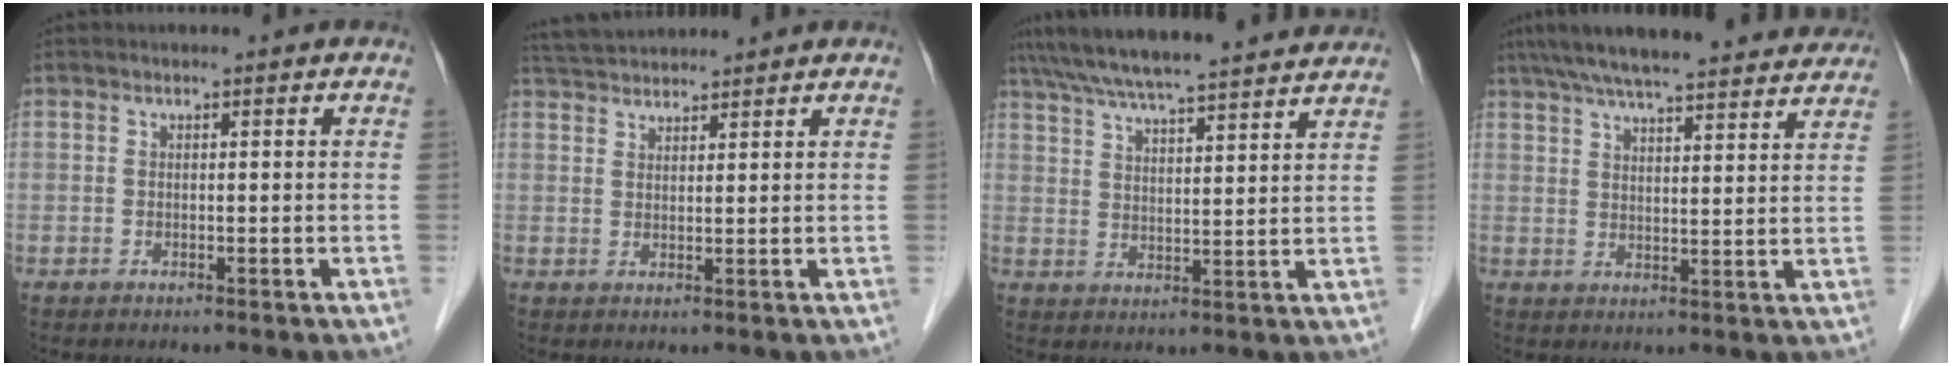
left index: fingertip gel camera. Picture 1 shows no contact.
{"total": 6.0, "force": [5.8, 0.7, 1.5], "torque": [-0.033, 0.039, 0.105]}
{"total": 20.5, "force": [18.5, 1.4, 8.8], "torque": [-0.156, 0.038, 0.265]}
{"total": 23.4, "force": [20.6, 3.5, 10.5], "torque": [-0.172, 0.035, 0.276]}